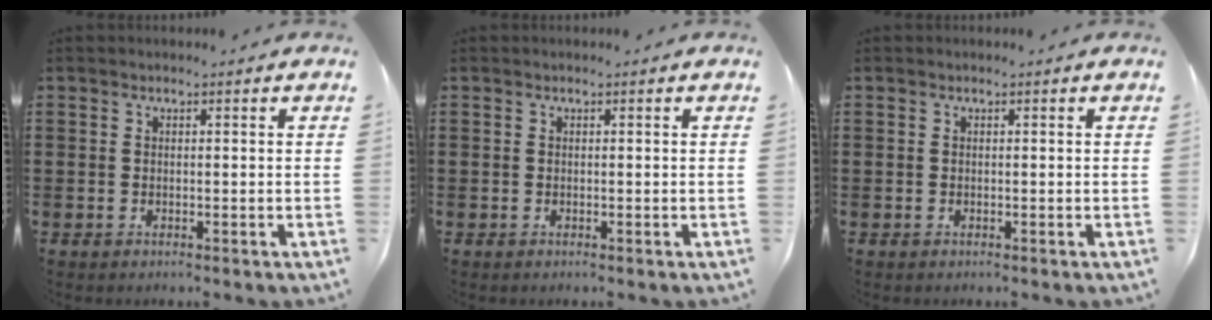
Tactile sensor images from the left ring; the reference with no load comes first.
{"total": 0.0}
{"total": 0.0}